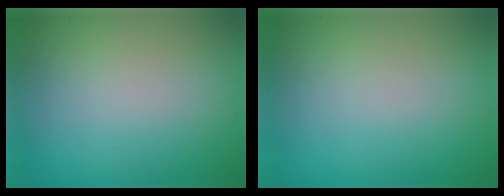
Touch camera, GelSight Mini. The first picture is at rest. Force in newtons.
{"total": 0.0}